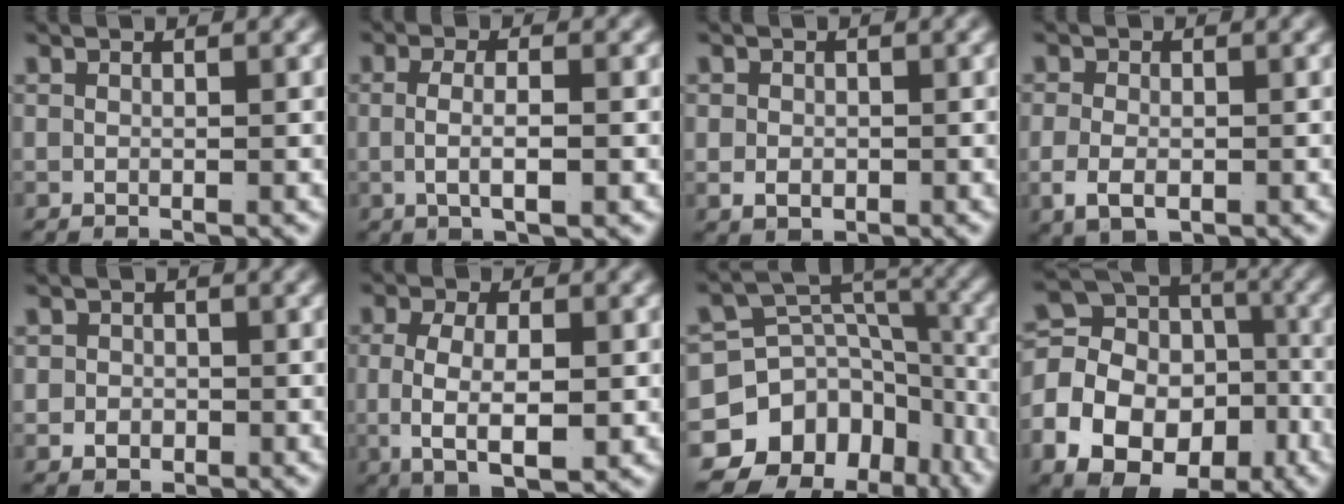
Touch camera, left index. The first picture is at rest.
{"total": 3.0, "force": [-0.5, 0.6, 2.9], "torque": [-0.051, -0.006, -0.002]}
{"total": 1.9, "force": [-0.3, 1.6, 1.0], "torque": [-0.021, -0.013, 0.005]}
{"total": 3.0, "force": [-0.9, 2.0, 2.1], "torque": [-0.046, -0.019, -0.002]}
{"total": 1.9, "force": [-0.6, 1.7, 0.4], "torque": [-0.002, -0.007, -0.010]}
{"total": 6.6, "force": [-0.6, 3.3, 5.7], "torque": [-0.106, -0.014, -0.003]}
{"total": 19.0, "force": [-7.4, 15.2, 8.7], "torque": [-0.152, -0.066, -0.105]}
{"total": 17.8, "force": [-2.6, 15.1, 8.9], "torque": [-0.196, -0.054, -0.041]}